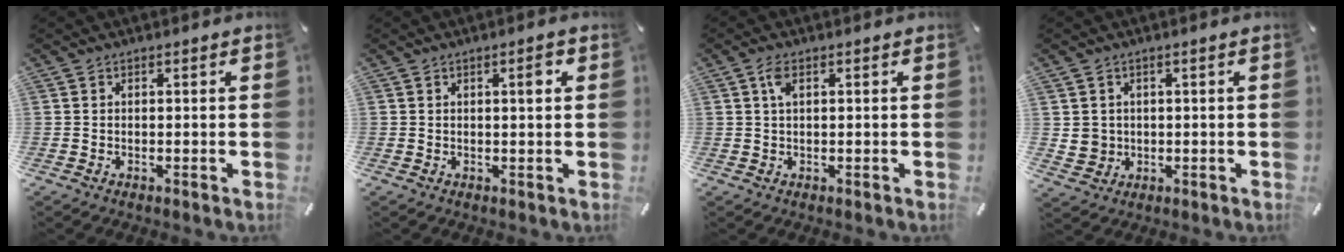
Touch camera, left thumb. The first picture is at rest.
{"total": 2.9, "force": [1.0, 0.7, 2.7], "torque": [-0.037, -0.001, 0.010]}
{"total": 2.8, "force": [1.0, 1.0, 2.4], "torque": [-0.052, 0.007, 0.016]}
{"total": 4.1, "force": [0.7, 4.0, 0.3], "torque": [-0.007, 0.006, 0.016]}